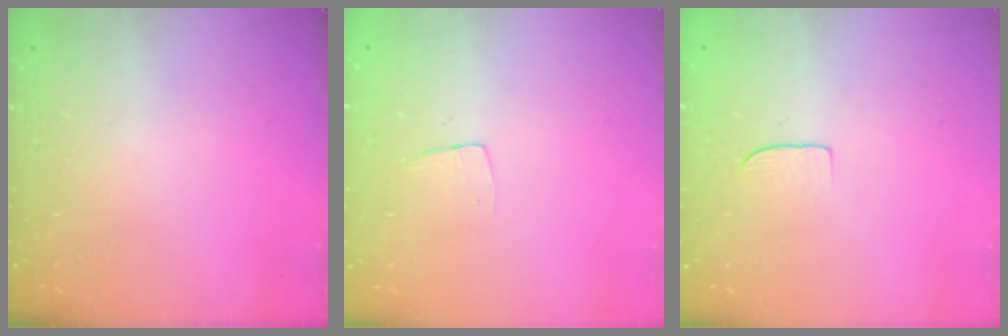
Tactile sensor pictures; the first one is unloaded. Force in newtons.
{"total": 3.3, "press": 3.3, "slide": 0.2}
{"total": 5.0, "press": 4.9, "slide": 0.4}